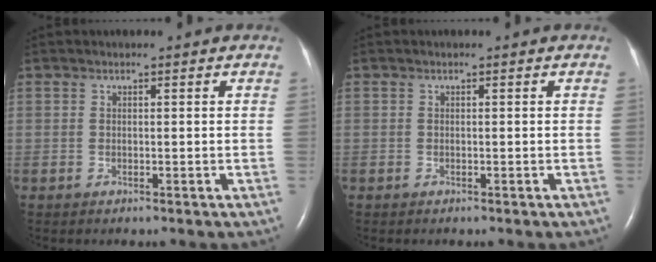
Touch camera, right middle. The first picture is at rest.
{"total": 0.0}